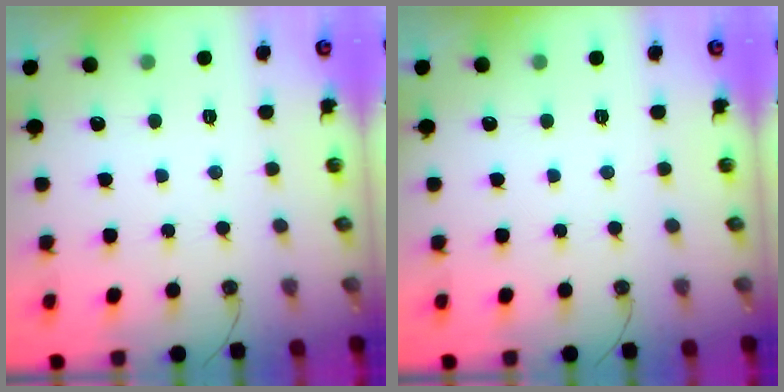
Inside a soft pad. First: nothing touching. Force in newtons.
{"total": 0.0}